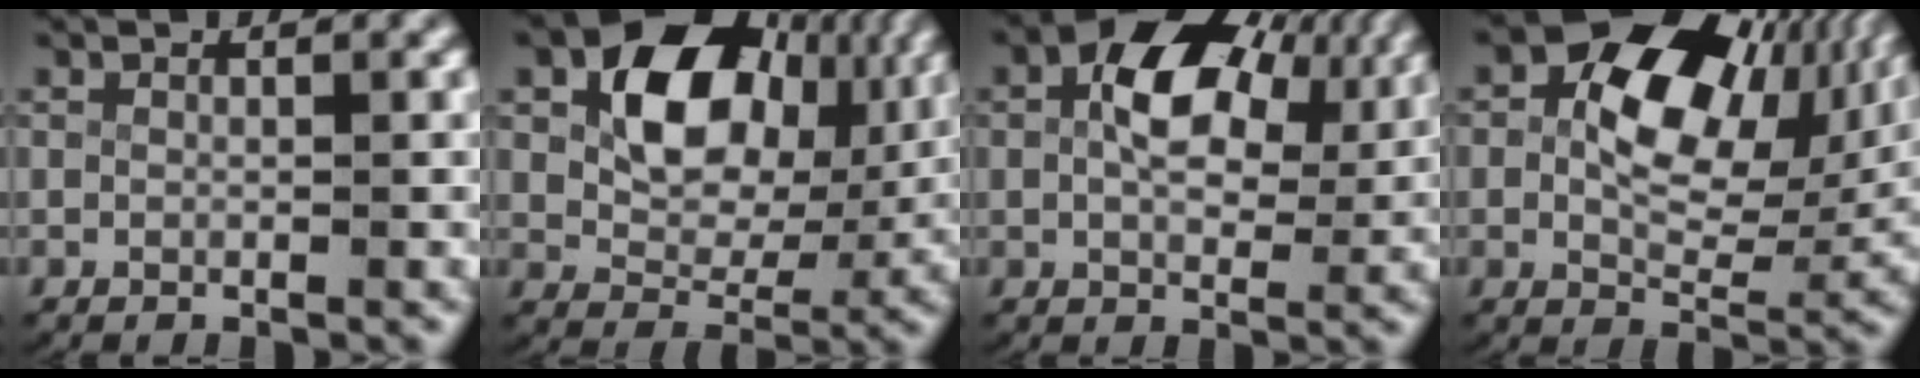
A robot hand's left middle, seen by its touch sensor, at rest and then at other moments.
{"total": 9.5, "force": [3.0, 6.1, 6.7], "torque": [-0.100, 0.009, 0.046]}
{"total": 7.7, "force": [2.1, 4.6, 5.8], "torque": [-0.098, 0.002, 0.030]}
{"total": 12.9, "force": [3.3, 7.6, 9.9], "torque": [-0.138, 0.017, 0.039]}